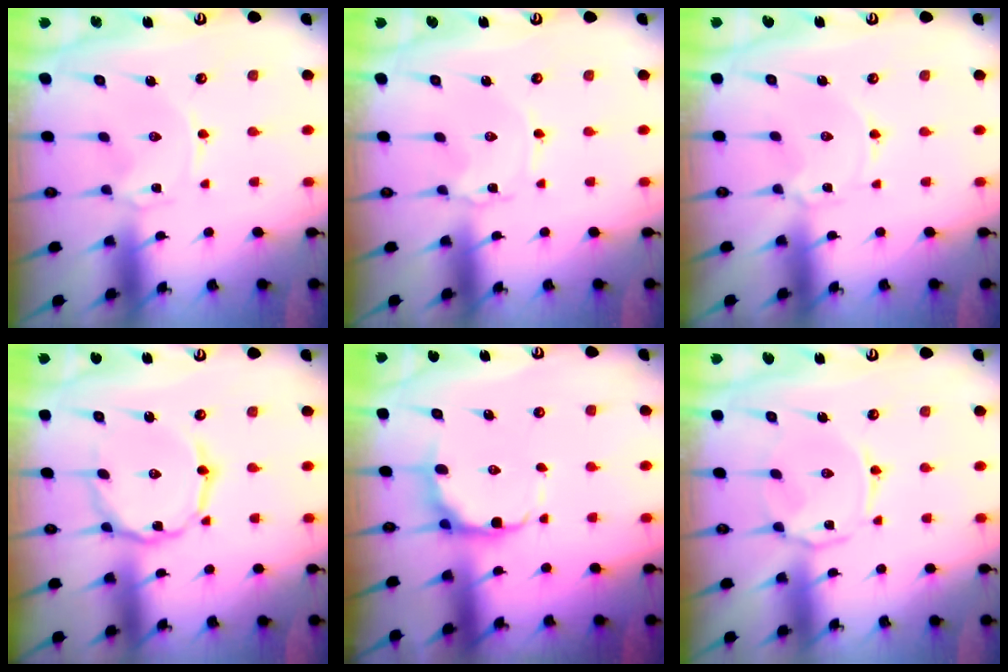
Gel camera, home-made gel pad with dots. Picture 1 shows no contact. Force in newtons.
{"total": 1.2, "press": 1.1, "slide": 0.2}
{"total": 2.2, "press": 2.2, "slide": 0.3}
{"total": 8.0, "press": 8.0, "slide": 0.5}
{"total": 8.9, "press": 8.2, "slide": 3.4}
{"total": 4.5, "press": 4.4, "slide": 0.6}